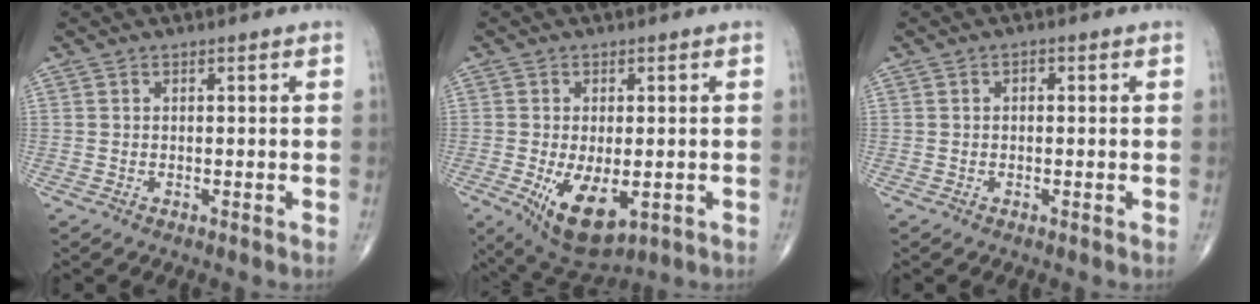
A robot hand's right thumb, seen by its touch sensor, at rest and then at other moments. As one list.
[{"total": 10.4, "force": [-2.8, 5.2, 8.5], "torque": [-0.136, -0.017, -0.031]}, {"total": 1.1, "force": [0.2, 0.7, 0.8], "torque": [-0.011, 0.004, 0.002]}]